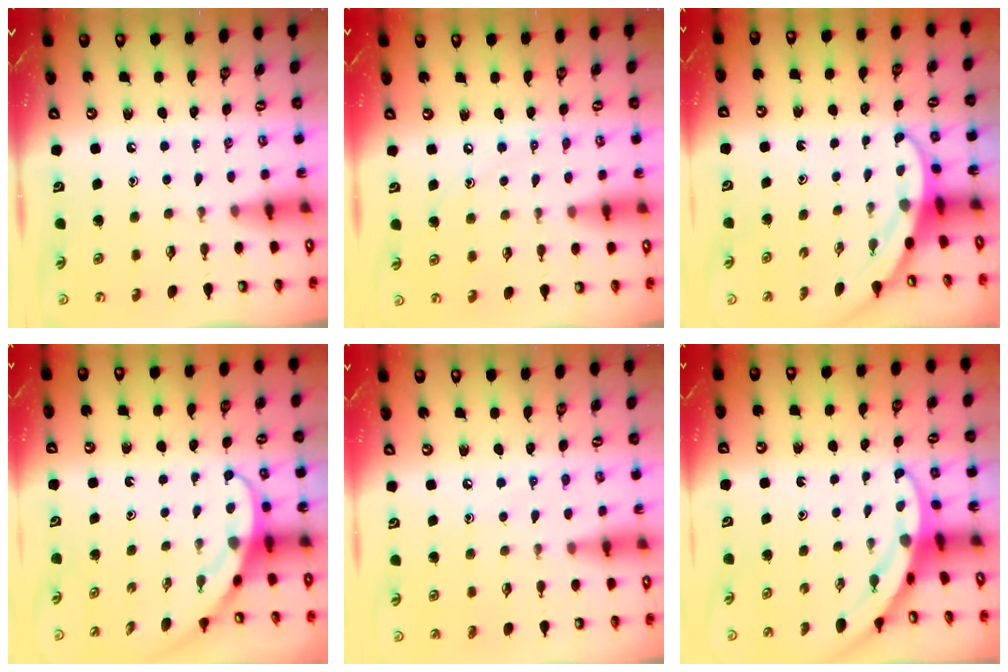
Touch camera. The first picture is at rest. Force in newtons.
{"total": 7.2, "press": 7.1, "slide": 0.8}
{"total": 3.3, "press": 3.3, "slide": 0.1}
{"total": 3.9, "press": 3.9, "slide": 0.3}
{"total": 5.6, "press": 5.6, "slide": 0.7}
{"total": 3.3, "press": 3.3, "slide": 0.2}